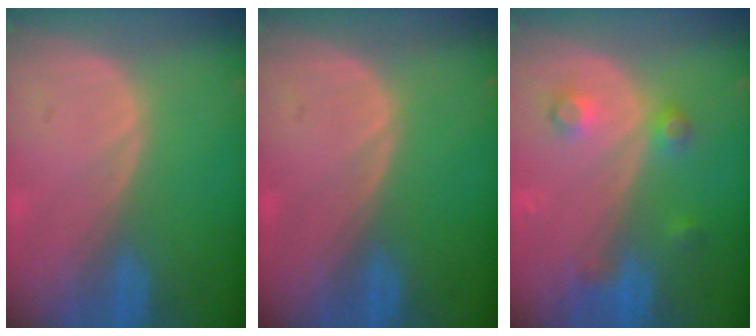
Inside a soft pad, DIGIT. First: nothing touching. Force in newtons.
{"total": 0.0}
{"total": 4.0, "press": 3.6, "slide": 1.8}